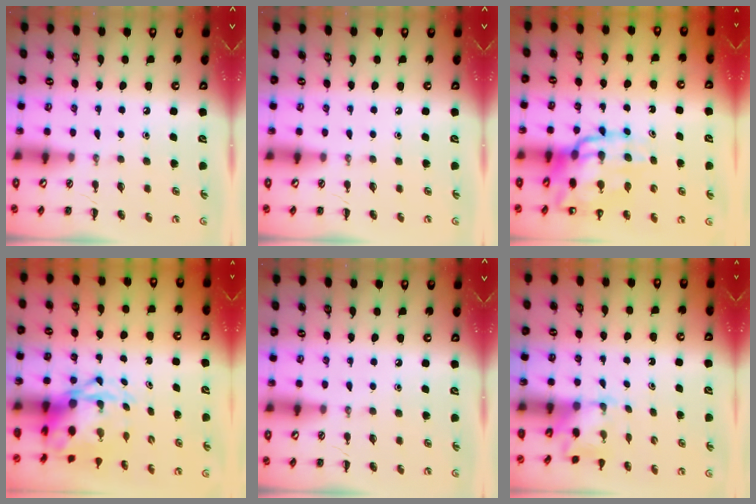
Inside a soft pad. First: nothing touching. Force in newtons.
{"total": 0.0}
{"total": 15.3, "press": 14.7, "slide": 4.2}
{"total": 4.9, "press": 4.7, "slide": 1.1}
{"total": 0.0}
{"total": 2.0, "press": 1.9, "slide": 0.6}